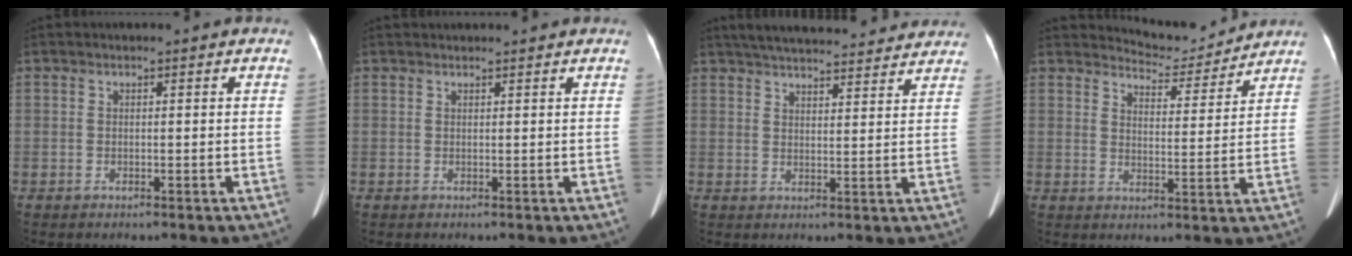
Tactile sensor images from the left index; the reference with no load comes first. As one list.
[{"total": 3.2, "force": [3.1, 0.2, 0.8], "torque": [-0.008, 0.025, 0.039]}, {"total": 20.0, "force": [18.1, 4.0, 7.4], "torque": [-0.113, 0.034, 0.239]}, {"total": 6.6, "force": [6.5, 0.6, -0.7], "torque": [0.002, -0.007, 0.093]}]